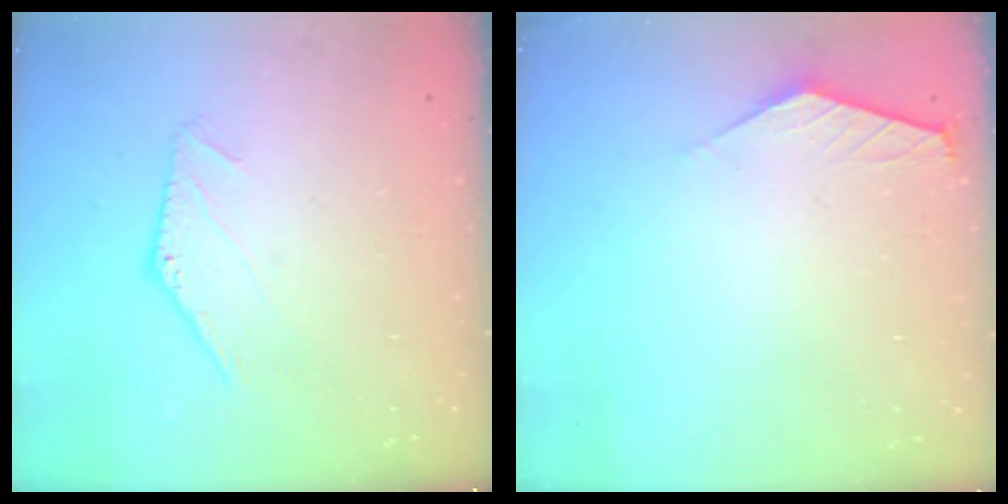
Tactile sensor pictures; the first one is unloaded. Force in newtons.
{"total": 1.5, "press": 1.4, "slide": 0.4}